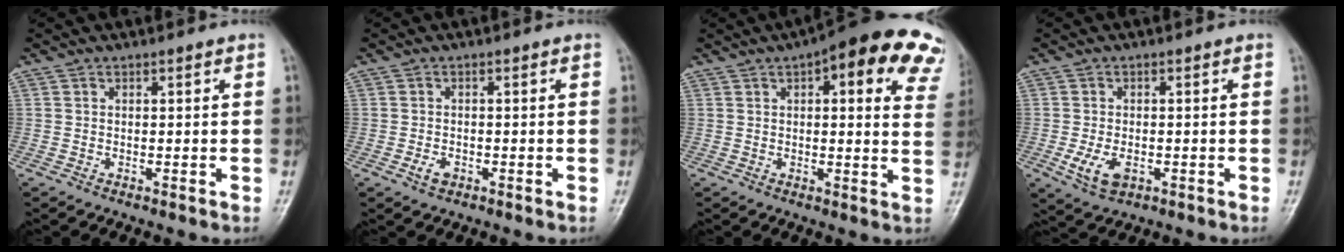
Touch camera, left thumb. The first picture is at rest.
{"total": 2.1, "force": [-0.9, 1.4, 1.2], "torque": [-0.020, 0.002, -0.014]}
{"total": 19.4, "force": [10.5, 6.8, 14.8], "torque": [-0.151, -0.006, 0.109]}
{"total": 5.1, "force": [-1.4, 3.1, 3.8], "torque": [-0.072, -0.006, -0.019]}